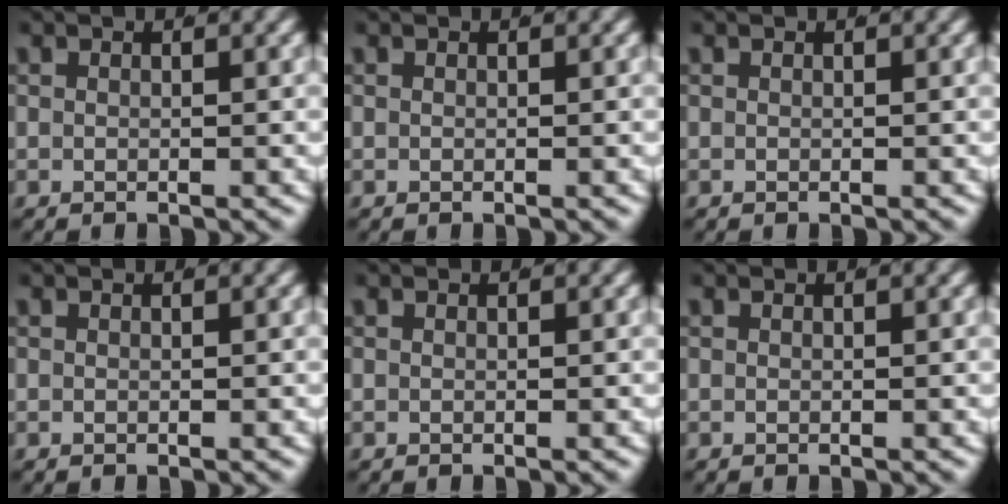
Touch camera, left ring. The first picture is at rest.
{"total": 0.0}
{"total": 0.0}
{"total": 0.0}
{"total": 0.0}
{"total": 0.0}